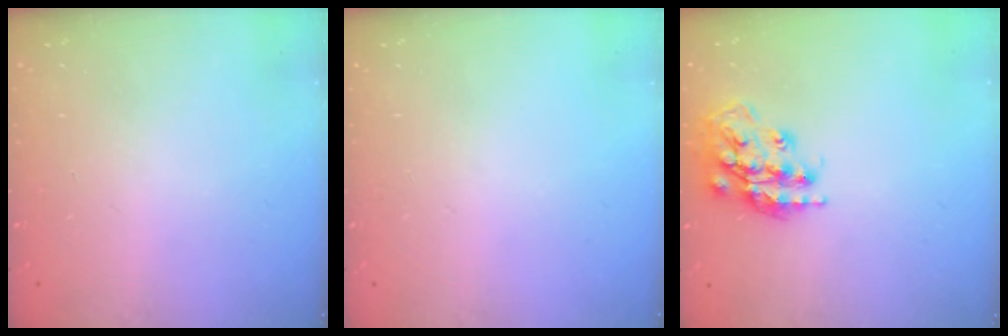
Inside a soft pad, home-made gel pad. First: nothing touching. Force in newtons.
{"total": 0.0}
{"total": 16.2, "press": 16.1, "slide": 1.2}